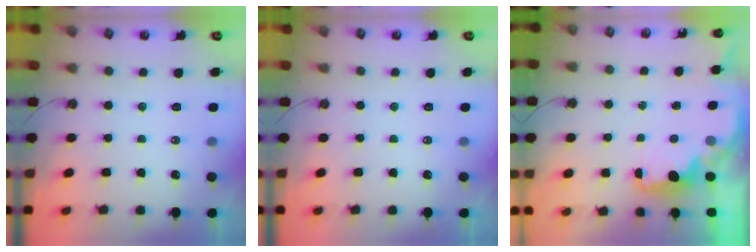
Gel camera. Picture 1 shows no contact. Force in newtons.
{"total": 0.0}
{"total": 2.1, "press": 2.0, "slide": 0.6}